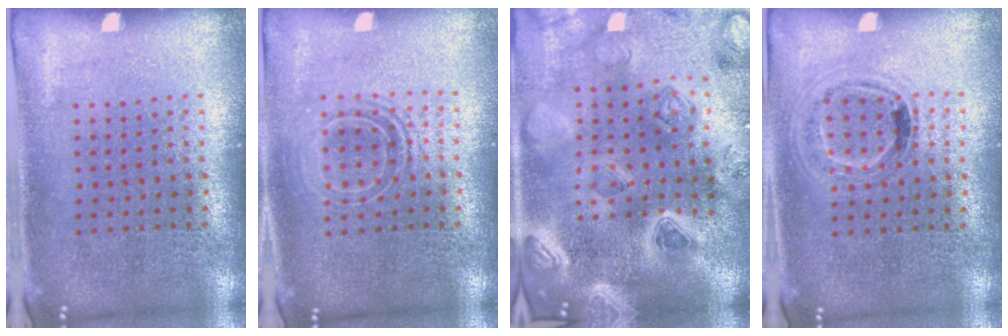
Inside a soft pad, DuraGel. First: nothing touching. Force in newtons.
{"total": 1.6, "press": 1.3, "slide": 0.9}
{"total": 5.2, "press": 4.4, "slide": 2.7}
{"total": 1.0, "press": 0.9, "slide": 0.4}